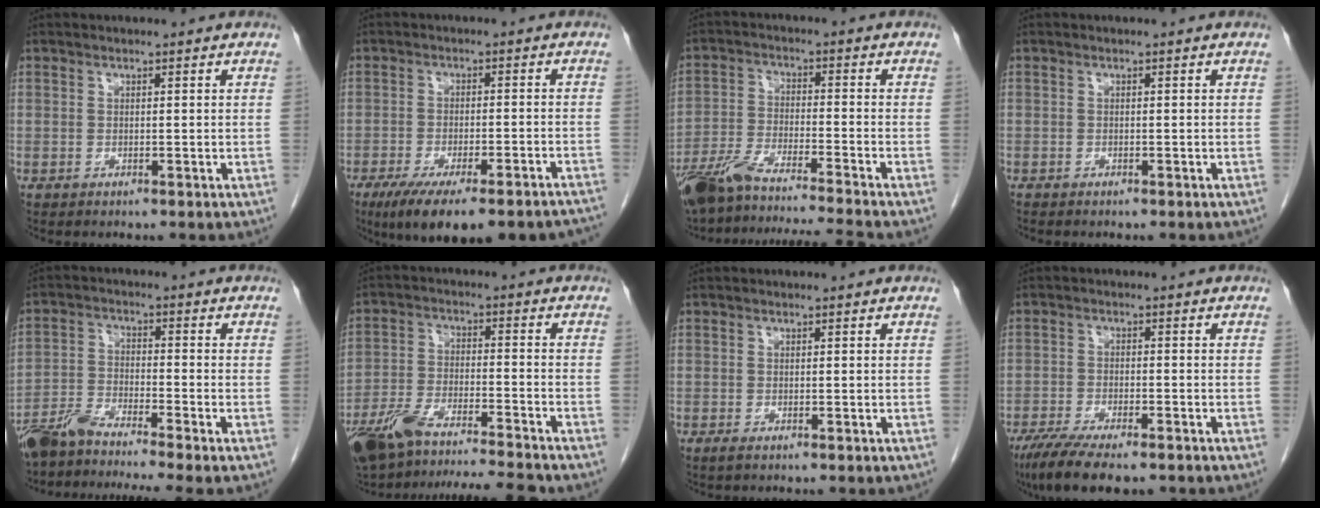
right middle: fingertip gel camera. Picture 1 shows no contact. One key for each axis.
{"total": 18.3, "fx": -14.7, "fy": 3.3, "fz": 10.4, "tx": -0.121, "ty": -0.014, "tz": -0.200}
{"total": 14.7, "fx": -13.2, "fy": -1.5, "fz": 6.3, "tx": -0.111, "ty": -0.011, "tz": -0.222}
{"total": 0.6, "fx": -0.5, "fy": 0.2, "fz": 0.2, "tx": -0.005, "ty": -0.001, "tz": -0.008}
{"total": 8.7, "fx": -7.7, "fy": -1.2, "fz": 4.0, "tx": -0.073, "ty": -0.012, "tz": -0.138}
{"total": 14.7, "fx": -13.0, "fy": 0.6, "fz": 6.9, "tx": -0.136, "ty": -0.002, "tz": -0.220}
{"total": 0.6, "fx": -0.4, "fy": 0.1, "fz": 0.5, "tx": -0.011, "ty": -0.003, "tz": -0.005}
{"total": 10.7, "fx": -8.1, "fy": 2.7, "fz": 6.5, "tx": -0.104, "ty": -0.019, "tz": -0.129}